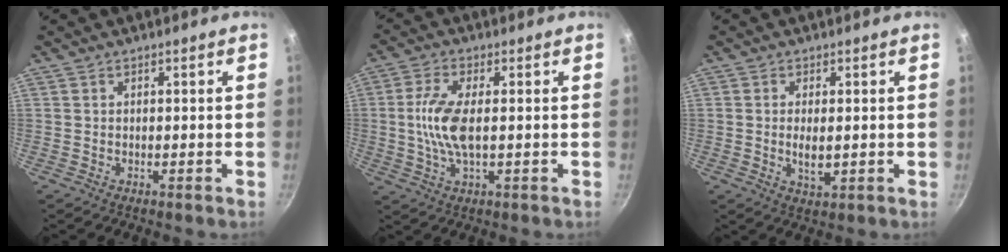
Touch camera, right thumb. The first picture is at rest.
{"total": 8.3, "force": [0.1, 3.2, 7.6], "torque": [-0.169, 0.004, -0.002]}
{"total": 3.9, "force": [-0.1, 1.6, 3.5], "torque": [-0.069, -0.008, -0.001]}